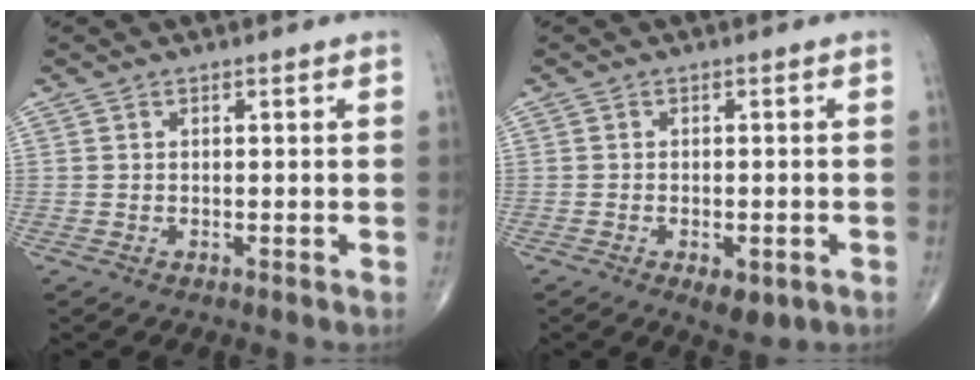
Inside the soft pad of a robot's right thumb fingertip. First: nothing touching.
{"total": 4.7, "force": [-2.0, 2.3, 3.6], "torque": [-0.050, 0.004, -0.020]}